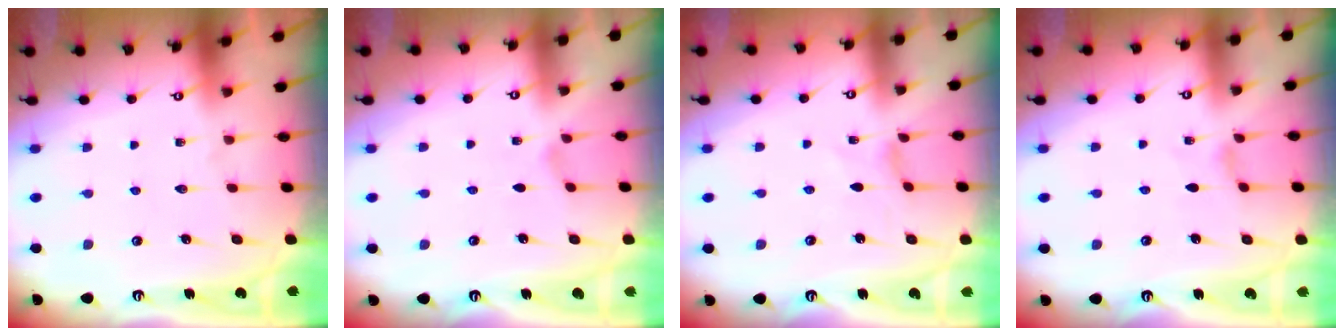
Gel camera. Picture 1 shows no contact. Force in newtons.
{"total": 0.7, "press": 0.6, "slide": 0.2}
{"total": 0.0}
{"total": 0.9, "press": 0.9, "slide": 0.2}